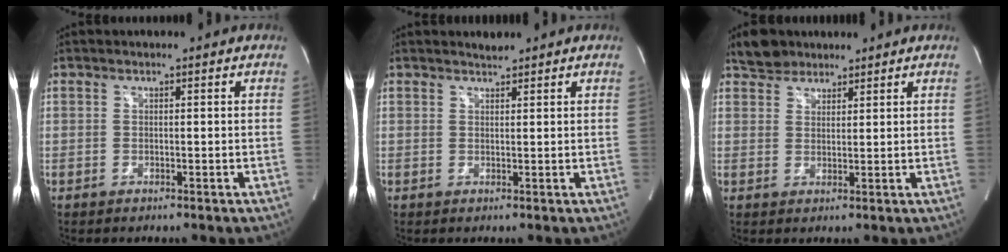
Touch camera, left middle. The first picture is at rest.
{"total": 1.1, "force": [1.1, 0.1, 0.0], "torque": [-0.009, 0.001, 0.021]}
{"total": 4.0, "force": [3.3, 2.2, 0.6], "torque": [-0.017, 0.017, 0.060]}